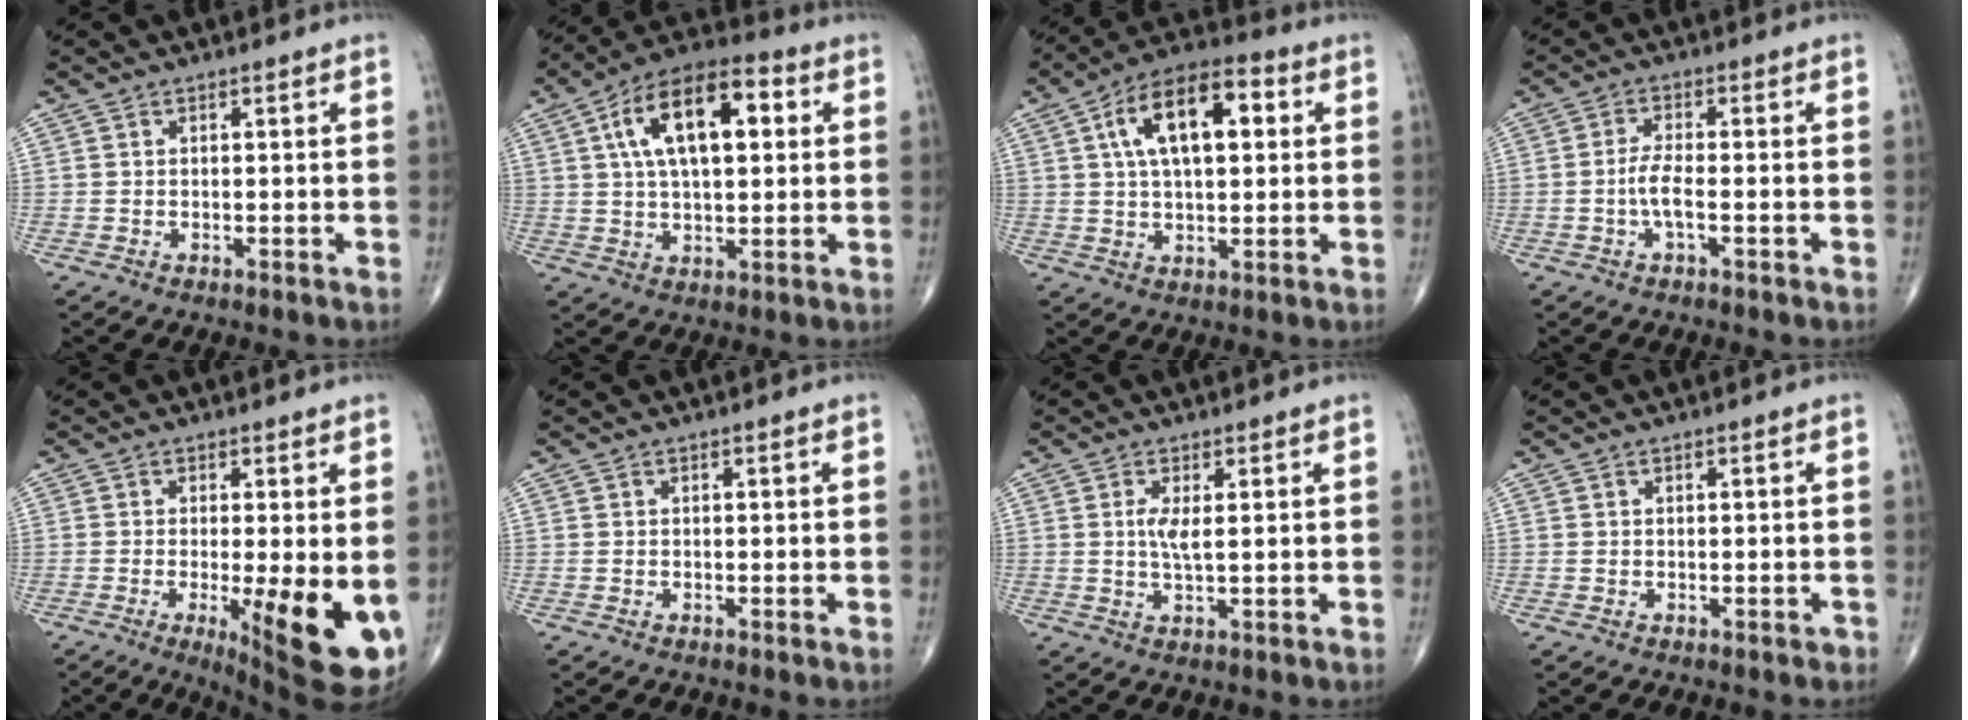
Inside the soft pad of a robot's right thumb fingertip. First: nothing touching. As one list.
[{"total": 16.7, "force": [4.3, 8.1, 14.0], "torque": [-0.219, 0.015, 0.063]}, {"total": 15.2, "force": [3.8, 7.4, 12.7], "torque": [-0.199, 0.016, 0.056]}, {"total": 3.8, "force": [-1.1, 0.9, 3.5], "torque": [-0.079, 0.006, -0.023]}, {"total": 13.0, "force": [-2.9, 3.4, 12.2], "torque": [-0.161, -0.026, -0.033]}, {"total": 0.0}, {"total": 3.3, "force": [0.7, 0.8, 3.1], "torque": [-0.069, -0.011, 0.016]}, {"total": 0.7, "force": [-0.1, 0.5, 0.4], "torque": [-0.004, 0.001, -0.001]}]